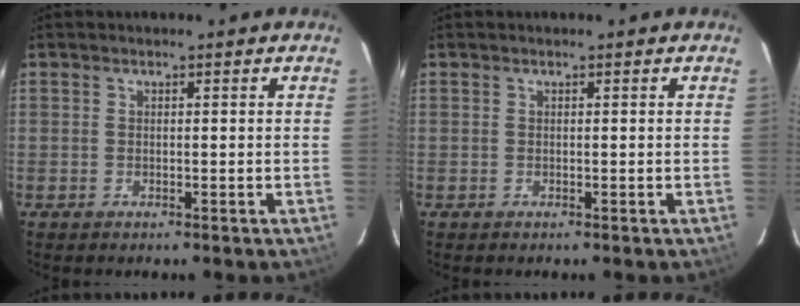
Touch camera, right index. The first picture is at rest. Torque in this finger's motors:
{"motor_torque": [0.00, 0.00, 0.03, 0.01]}